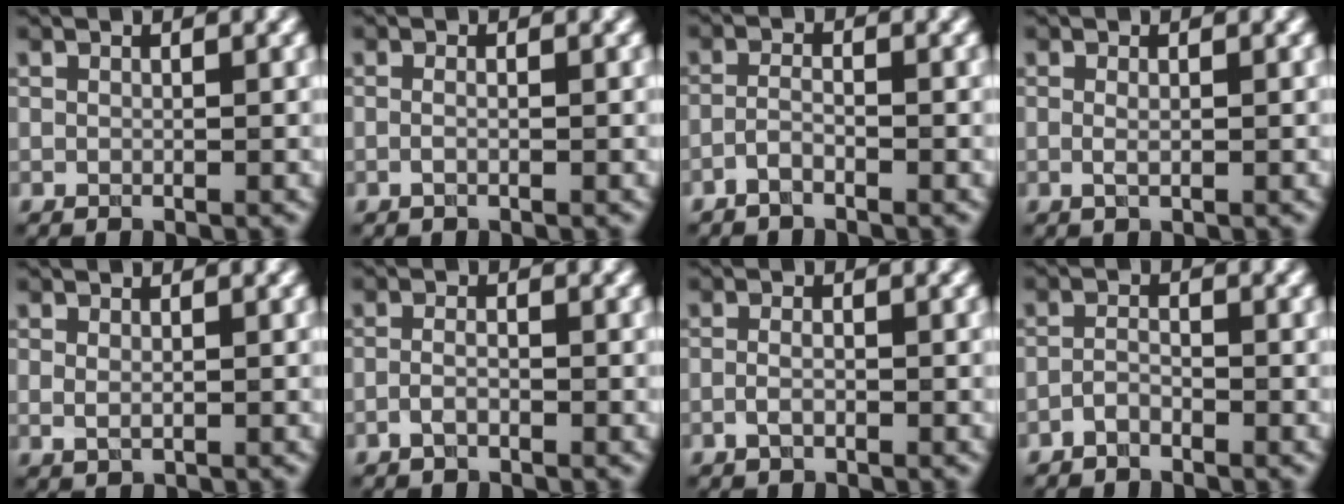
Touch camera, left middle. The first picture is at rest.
{"total": 0.7, "force": [-0.2, 0.2, 0.6], "torque": [-0.016, -0.005, -0.008]}
{"total": 1.5, "force": [-1.1, 0.4, 0.9], "torque": [-0.021, 0.004, -0.027]}
{"total": 0.9, "force": [0.0, 0.2, 0.9], "torque": [-0.019, -0.003, -0.002]}
{"total": 1.1, "force": [0.1, 0.6, 0.9], "torque": [-0.019, -0.002, 0.005]}
{"total": 1.4, "force": [-0.8, 0.5, 1.0], "torque": [-0.023, 0.002, -0.019]}
{"total": 1.4, "force": [-0.6, 0.7, 1.1], "torque": [-0.025, 0.000, -0.014]}
{"total": 1.4, "force": [-1.1, 0.5, 0.6], "torque": [-0.013, 0.005, -0.026]}